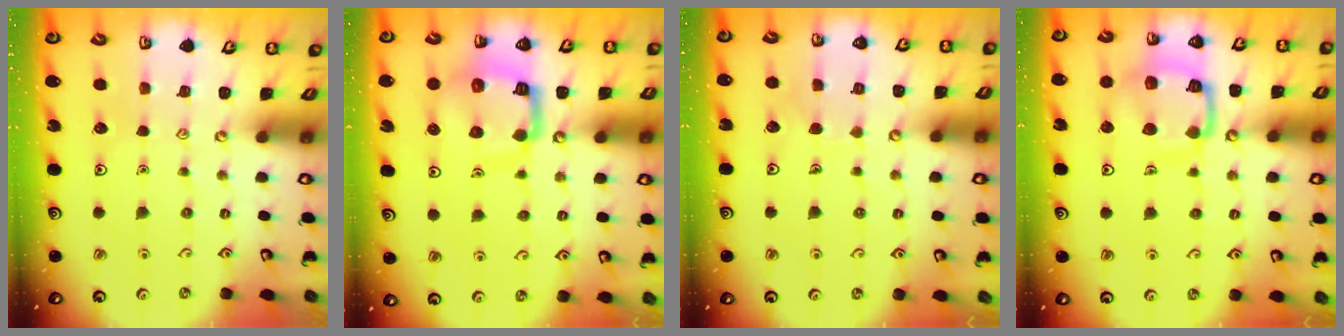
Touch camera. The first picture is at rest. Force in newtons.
{"total": 11.1, "press": 11.0, "slide": 1.3}
{"total": 5.4, "press": 5.3, "slide": 0.4}
{"total": 13.2, "press": 13.1, "slide": 1.5}